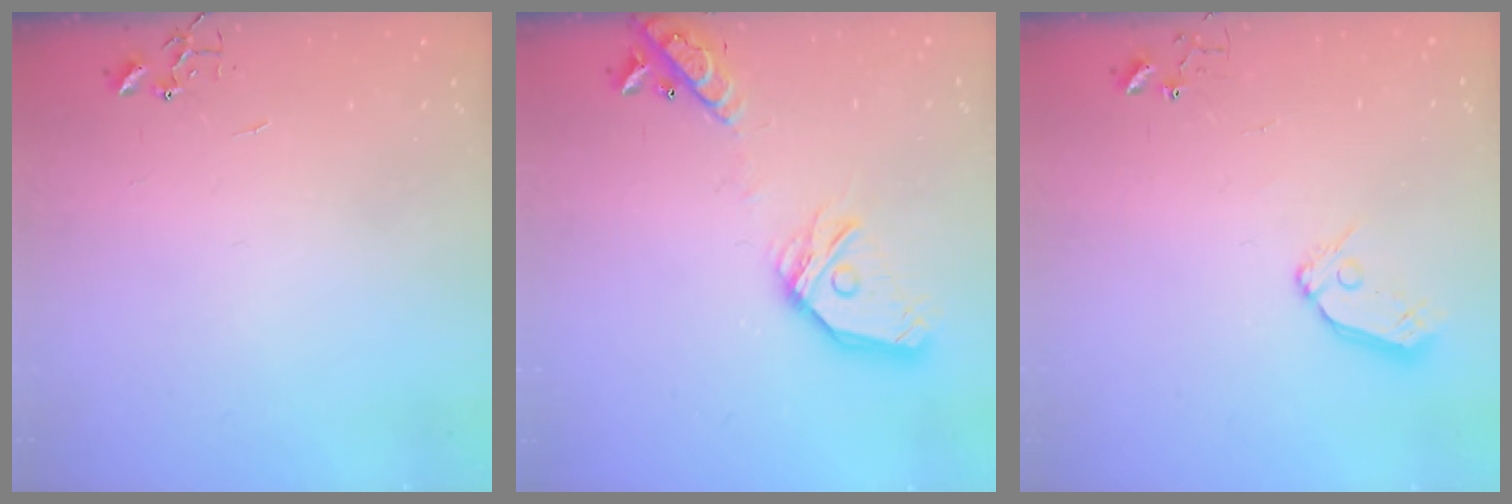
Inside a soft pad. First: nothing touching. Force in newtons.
{"total": 17.7, "press": 17.5, "slide": 2.5}
{"total": 8.4, "press": 8.4, "slide": 0.8}